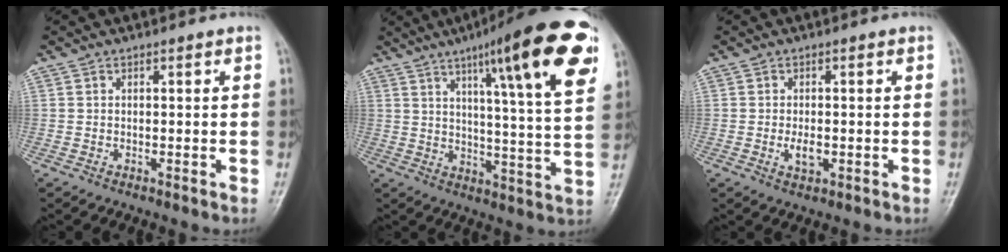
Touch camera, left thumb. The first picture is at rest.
{"total": 22.5, "force": [11.3, 3.5, 19.1], "torque": [-0.252, -0.026, 0.158]}
{"total": 2.6, "force": [-0.6, 1.4, 2.2], "torque": [-0.040, -0.003, -0.008]}